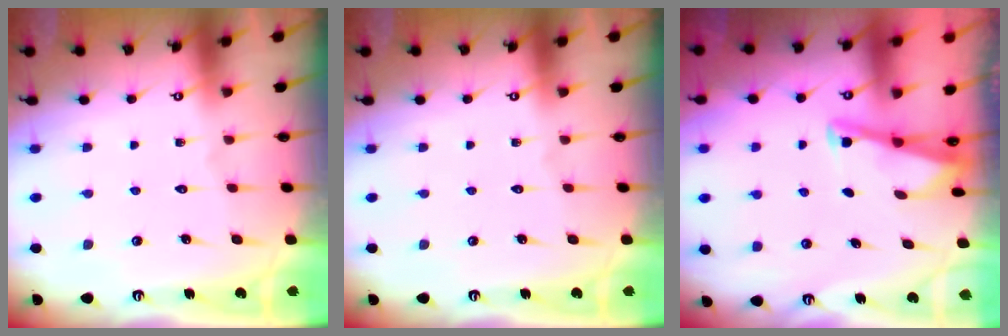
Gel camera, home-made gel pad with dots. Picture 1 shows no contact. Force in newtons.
{"total": 0.0}
{"total": 2.9, "press": 2.9, "slide": 0.4}